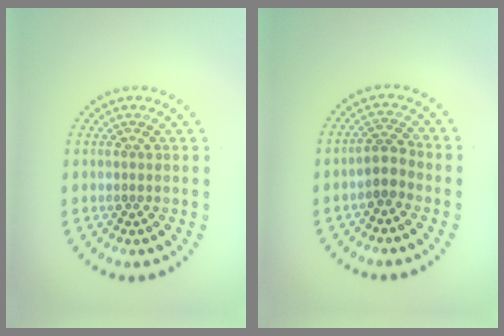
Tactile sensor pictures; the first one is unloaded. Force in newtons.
{"total": 2.2, "press": 1.7, "slide": 1.4}